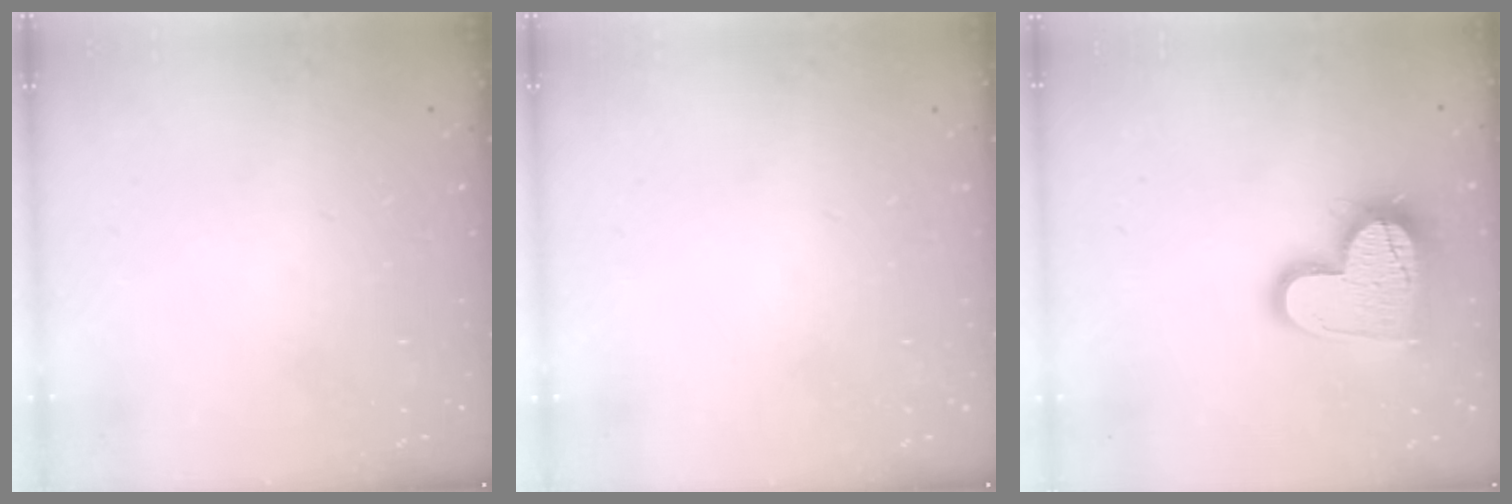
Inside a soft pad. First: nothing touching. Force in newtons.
{"total": 0.0}
{"total": 16.6, "press": 16.5, "slide": 1.6}